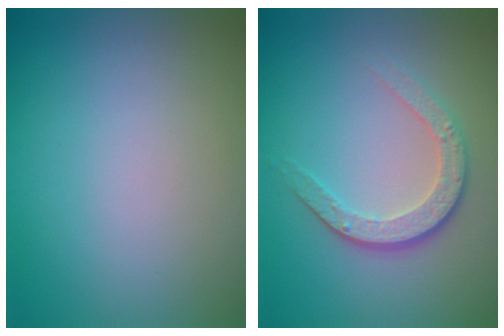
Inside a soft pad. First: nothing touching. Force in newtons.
{"total": 3.4, "press": 2.6, "slide": 2.2}